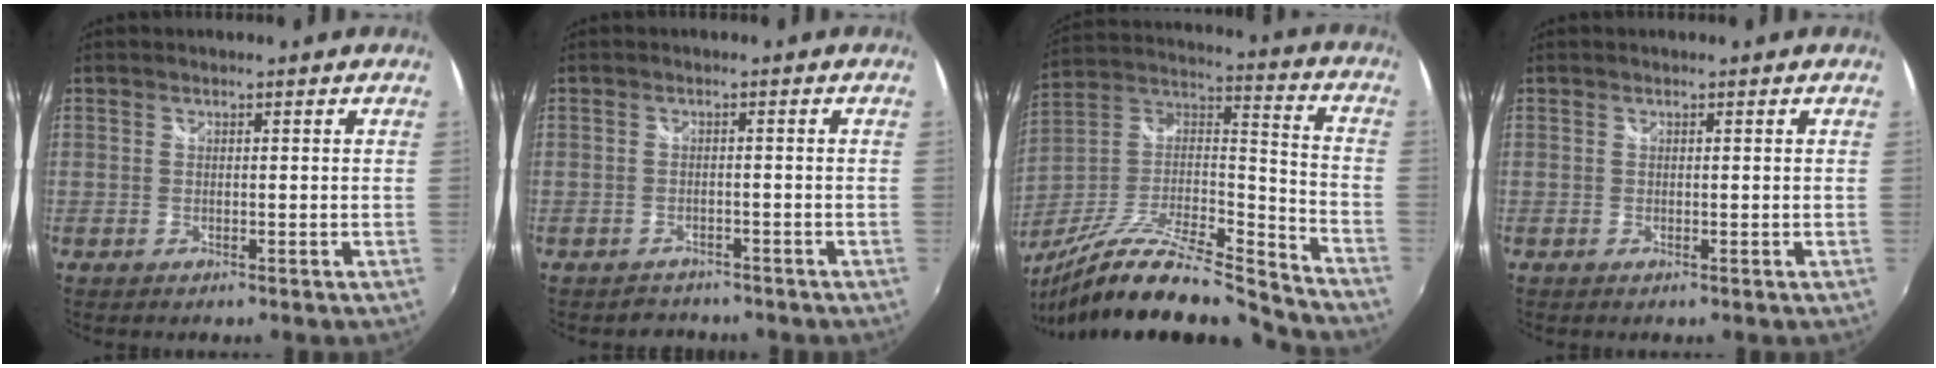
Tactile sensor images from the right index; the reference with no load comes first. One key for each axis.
{"total": 3.0, "fx": -2.6, "fy": 1.4, "fz": -0.2, "tx": -0.008, "ty": 0.001, "tz": -0.043}
{"total": 22.8, "fx": -19.3, "fy": 3.3, "fz": 11.7, "tx": -0.208, "ty": -0.020, "tz": -0.330}
{"total": 0.0}